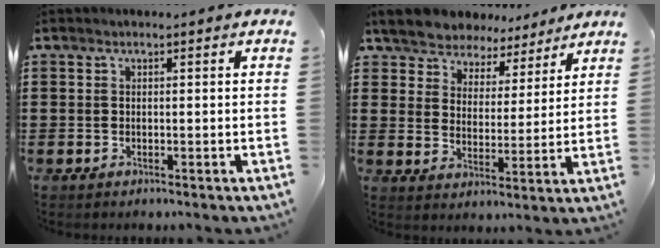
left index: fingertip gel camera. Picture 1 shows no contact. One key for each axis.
{"total": 6.2, "fx": 5.9, "fy": 1.9, "fz": 0.0, "tx": -0.037, "ty": -0.033, "tz": 0.105}